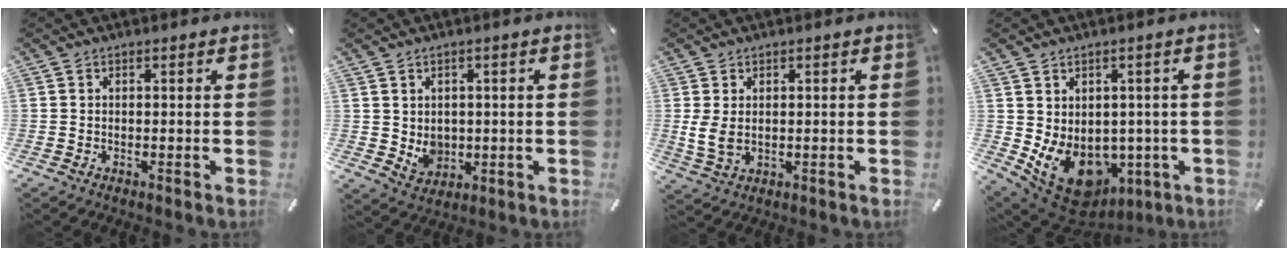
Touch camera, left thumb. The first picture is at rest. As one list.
[{"total": 5.6, "force": [0.9, 5.3, 1.5], "torque": [-0.012, -0.012, 0.018]}, {"total": 4.9, "force": [0.3, 3.3, 3.6], "torque": [-0.080, -0.004, 0.002]}, {"total": 11.4, "force": [-3.4, 9.2, 5.8], "torque": [-0.084, -0.013, -0.048]}]